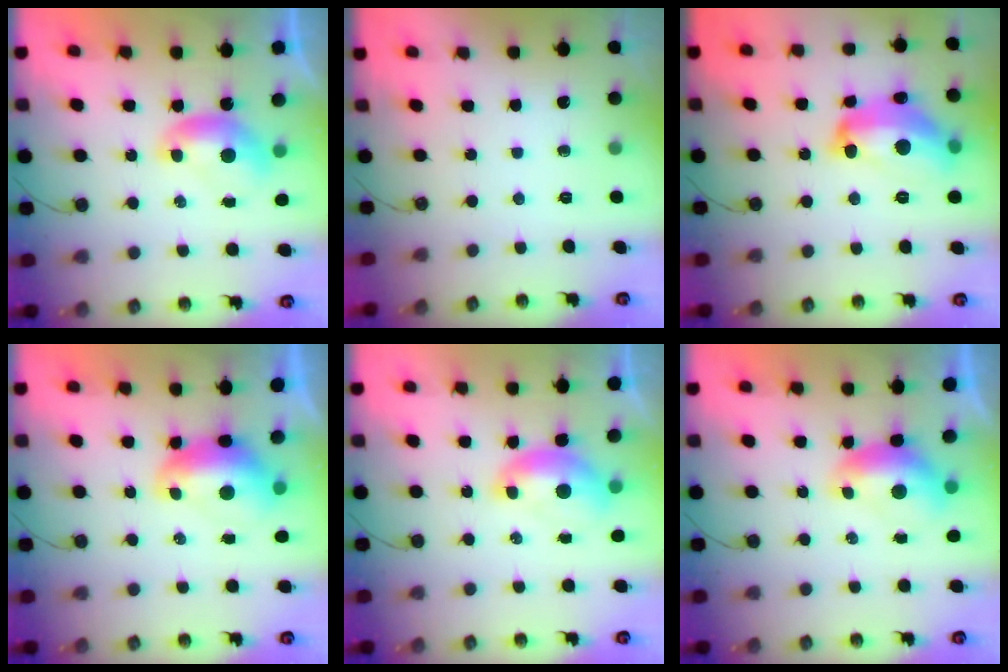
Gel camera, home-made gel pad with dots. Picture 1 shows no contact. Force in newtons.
{"total": 0.0}
{"total": 13.3, "press": 13.3, "slide": 0.7}
{"total": 2.2, "press": 2.1, "slide": 0.7}
{"total": 1.5, "press": 1.3, "slide": 0.6}
{"total": 0.7, "press": 0.6, "slide": 0.4}